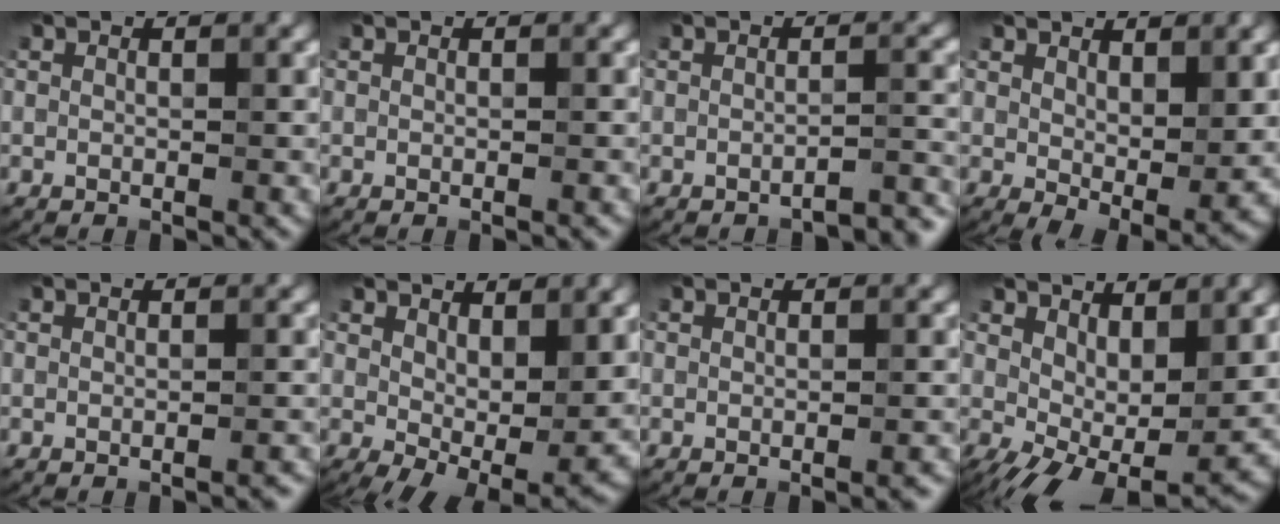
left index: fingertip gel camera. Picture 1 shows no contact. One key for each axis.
{"total": 0.0}
{"total": 2.6, "fx": -2.5, "fy": 0.3, "fz": 0.7, "tx": -0.006, "ty": 0.010, "tz": -0.033}
{"total": 4.5, "fx": 1.3, "fy": 2.3, "fz": 3.7, "tx": -0.065, "ty": -0.014, "tz": 0.030}
{"total": 0.7, "fx": -0.5, "fy": 0.0, "fz": 0.4, "tx": -0.008, "ty": 0.005, "tz": -0.005}
{"total": 6.4, "fx": 1.0, "fy": 3.2, "fz": 5.5, "tx": -0.096, "ty": -0.016, "tz": 0.025}
{"total": 0.8, "fx": -0.5, "fy": 0.1, "fz": 0.6, "tx": -0.010, "ty": 0.003, "tz": -0.004}
{"total": 7.5, "fx": 0.5, "fy": 3.3, "fz": 6.7, "tx": -0.116, "ty": -0.004, "tz": 0.016}